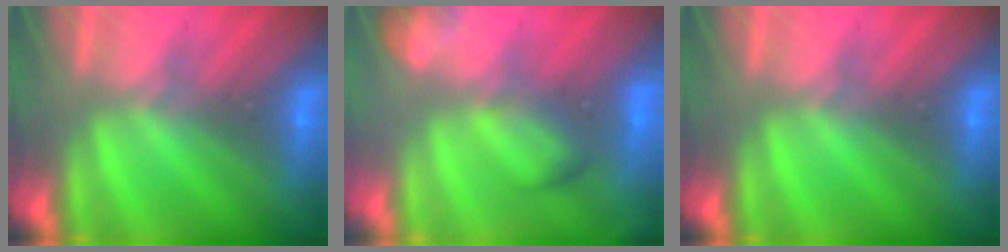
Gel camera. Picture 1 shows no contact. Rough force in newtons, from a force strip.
{"total": 2.6}
{"total": 0.0}